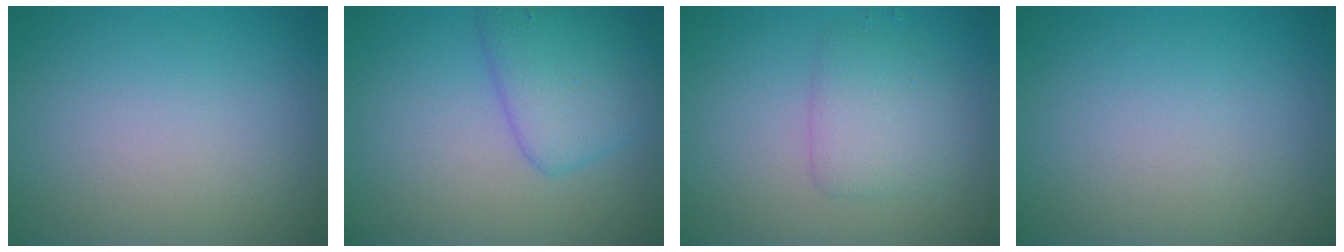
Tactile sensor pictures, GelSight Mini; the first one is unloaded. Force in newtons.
{"total": 4.1, "press": 4.1, "slide": 0.3}
{"total": 2.9, "press": 2.9, "slide": 0.0}
{"total": 0.0}